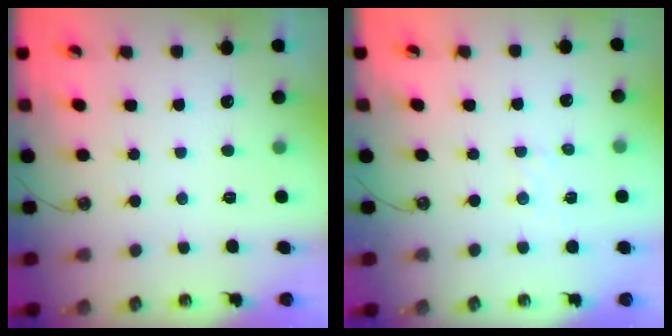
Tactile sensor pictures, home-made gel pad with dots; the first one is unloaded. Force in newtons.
{"total": 2.9, "press": 2.9, "slide": 0.5}